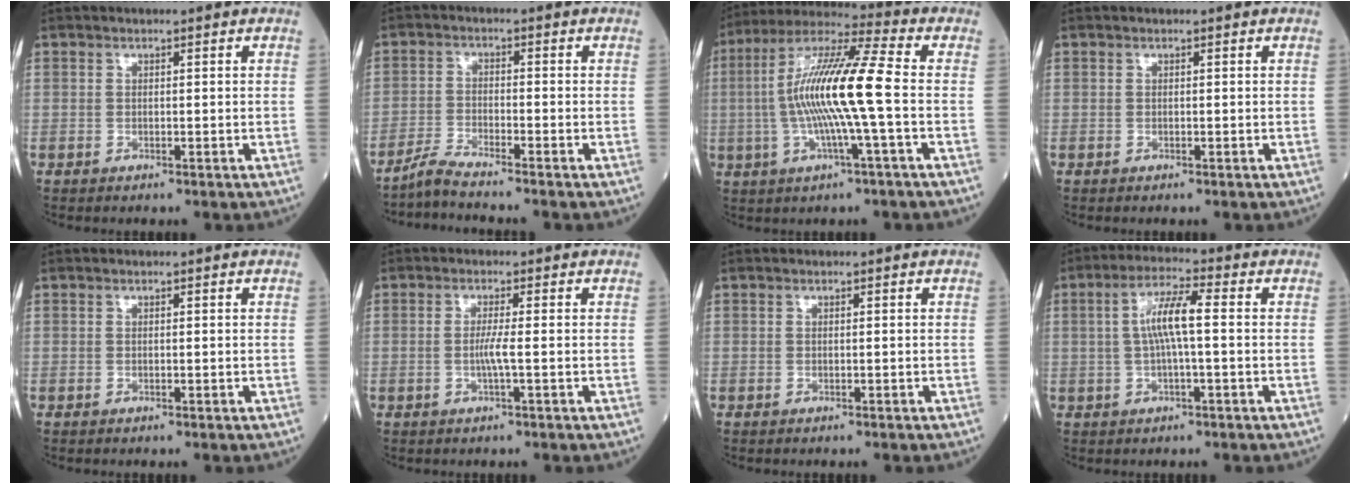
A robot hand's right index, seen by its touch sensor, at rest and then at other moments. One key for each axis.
{"total": 3.8, "fx": -3.6, "fy": -1.0, "fz": 0.9, "tx": -0.024, "ty": -0.017, "tz": -0.074}
{"total": 14.6, "fx": -1.1, "fy": 0.0, "fz": 14.5, "tx": -0.282, "ty": 0.011, "tz": -0.031}
{"total": 0.0}
{"total": 0.0}
{"total": 2.3, "fx": -0.5, "fy": -0.4, "fz": 2.2, "tx": -0.043, "ty": -0.001, "tz": -0.012}
{"total": 0.0}
{"total": 6.5, "fx": 0.3, "fy": 0.7, "fz": 6.4, "tx": -0.128, "ty": 0.015, "tz": 0.004}